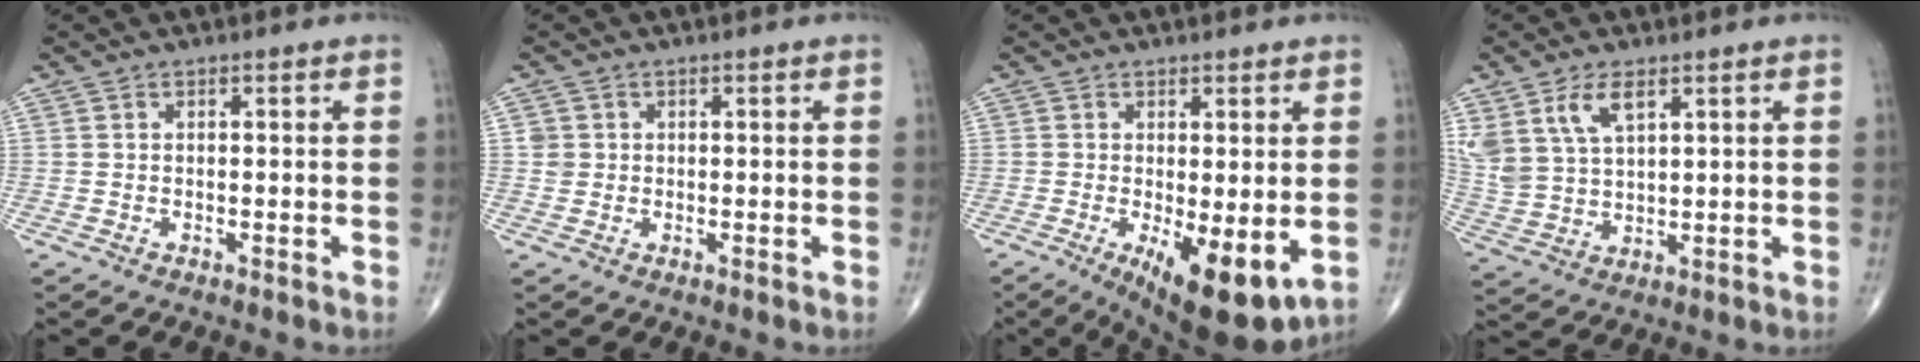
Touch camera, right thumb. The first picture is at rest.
{"total": 1.7, "force": [0.3, 1.7, 0.2], "torque": [0.010, 0.004, 0.005]}
{"total": 10.8, "force": [-2.6, 3.8, 9.8], "torque": [-0.139, -0.025, -0.027]}
{"total": 9.6, "force": [5.2, 5.0, 6.4], "torque": [-0.129, -0.012, 0.114]}